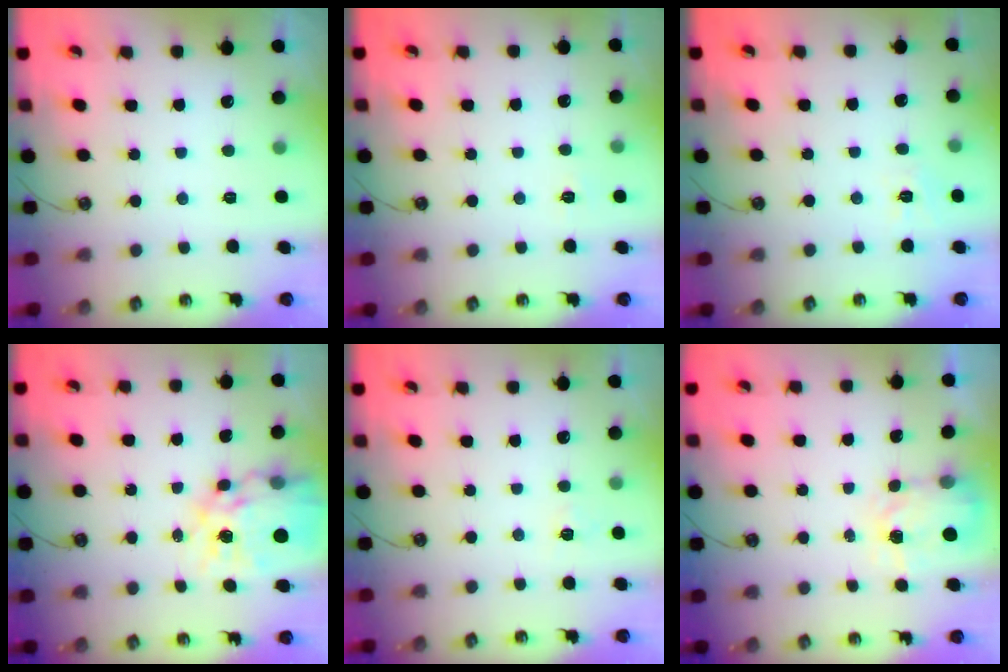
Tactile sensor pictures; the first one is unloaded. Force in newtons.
{"total": 2.7, "press": 2.7, "slide": 0.4}
{"total": 4.7, "press": 4.7, "slide": 0.6}
{"total": 18.2, "press": 18.1, "slide": 1.9}
{"total": 3.3, "press": 3.2, "slide": 0.4}
{"total": 3.8, "press": 3.7, "slide": 0.6}